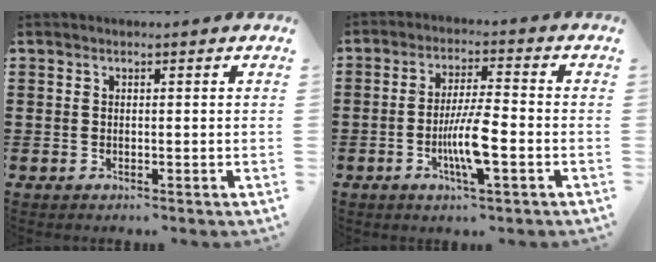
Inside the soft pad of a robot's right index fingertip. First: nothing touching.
{"total": 7.4, "force": [-2.3, 1.1, 6.9], "torque": [-0.135, -0.009, -0.044]}